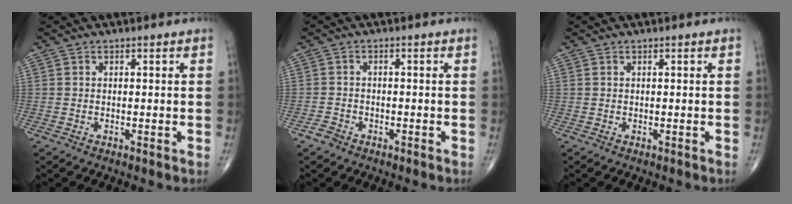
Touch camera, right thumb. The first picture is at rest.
{"total": 1.8, "force": [-1.3, 1.2, 0.3], "torque": [-0.007, 0.008, -0.026]}
{"total": 0.0}